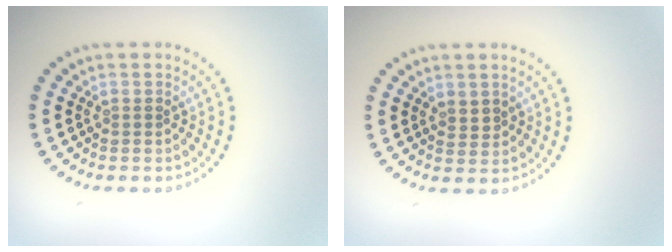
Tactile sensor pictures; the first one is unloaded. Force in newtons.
{"total": 0.9, "press": 0.7, "slide": 0.6}